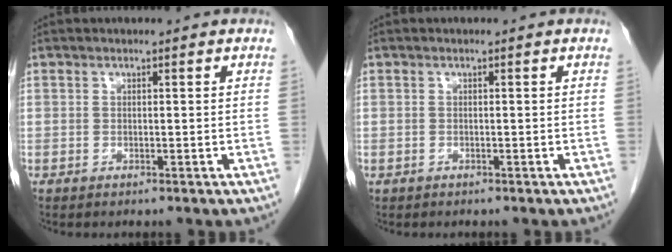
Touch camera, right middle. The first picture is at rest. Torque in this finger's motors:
{"motor_torque": [1.02, -0.89, 0.46, 0.03]}